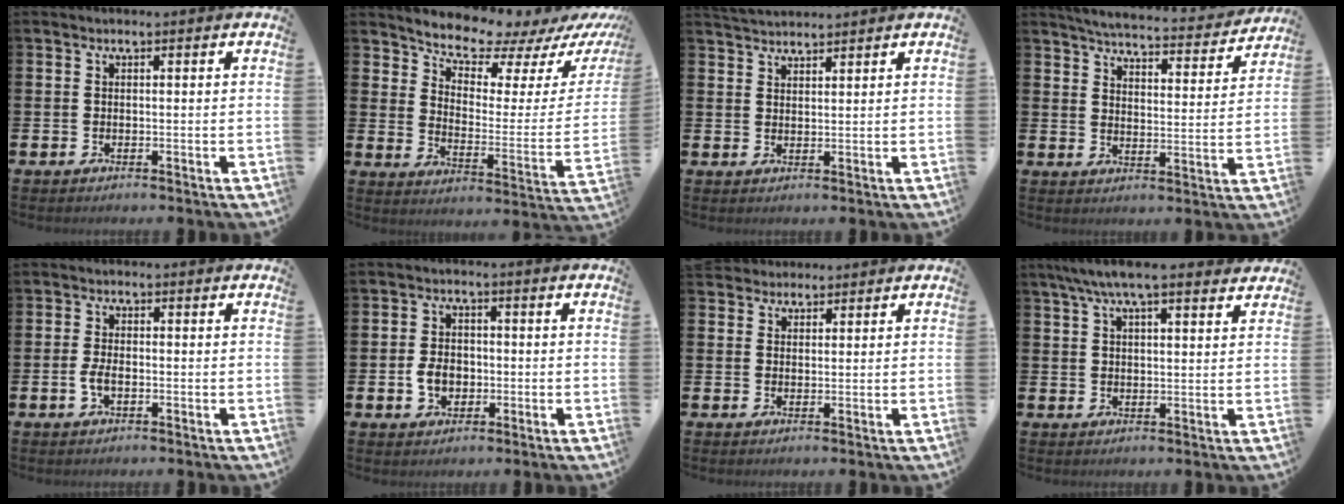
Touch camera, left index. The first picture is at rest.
{"total": 8.6, "force": [8.3, 1.6, 1.7], "torque": [-0.063, -0.073, 0.140]}
{"total": 3.0, "force": [3.0, 0.4, 0.2], "torque": [-0.009, -0.012, 0.055]}
{"total": 5.2, "force": [5.0, 0.5, 1.4], "torque": [-0.044, -0.039, 0.082]}
{"total": 2.3, "force": [-0.5, 1.2, 1.9], "torque": [-0.034, 0.002, -0.011]}
{"total": 4.1, "force": [-0.9, 3.2, 2.5], "torque": [-0.040, 0.003, -0.021]}
{"total": 2.9, "force": [2.6, 1.2, -0.3], "torque": [0.011, -0.007, 0.046]}
{"total": 7.0, "force": [6.0, 1.4, 3.4], "torque": [-0.066, -0.016, 0.105]}